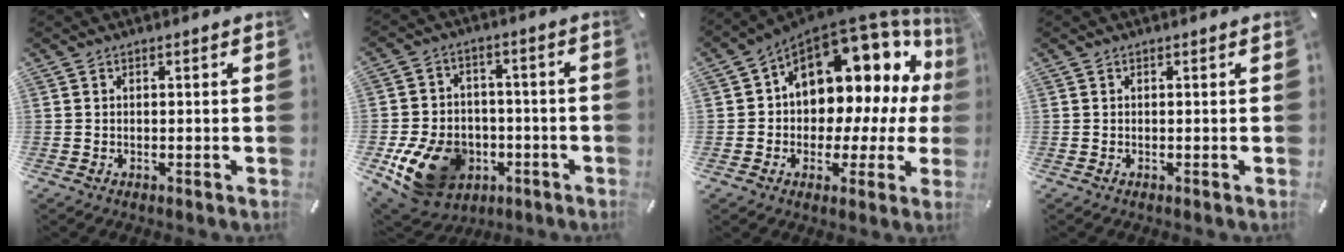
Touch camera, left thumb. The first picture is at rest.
{"total": 15.6, "force": [-5.7, 11.9, 8.2], "torque": [-0.163, 0.030, -0.089]}
{"total": 14.4, "force": [6.2, 9.5, 8.8], "torque": [-0.115, -0.064, 0.100]}
{"total": 0.0}